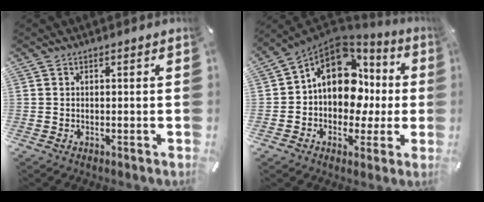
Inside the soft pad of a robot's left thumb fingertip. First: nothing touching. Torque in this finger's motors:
{"motor_torque": [2.46, 2.55, 1.01, 0.60, 0.17]}